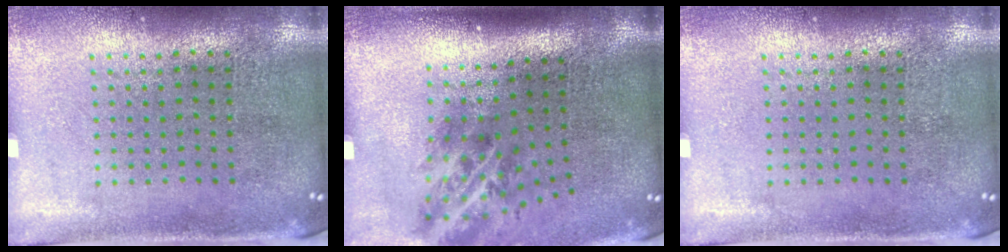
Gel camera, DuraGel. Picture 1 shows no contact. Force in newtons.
{"total": 2.1, "press": 1.3, "slide": 1.6}
{"total": 0.0}